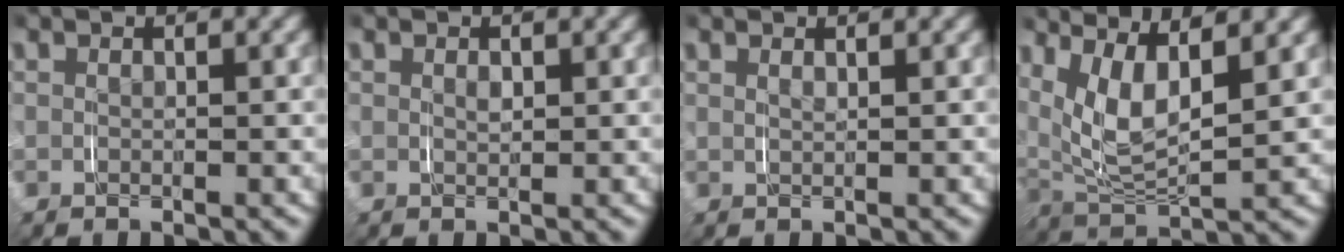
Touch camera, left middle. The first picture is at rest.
{"total": 0.8, "force": [0.3, 0.4, 0.6], "torque": [-0.011, -0.006, 0.009]}
{"total": 0.8, "force": [0.6, 0.0, 0.5], "torque": [-0.008, -0.002, 0.014]}
{"total": 6.8, "force": [2.3, 3.6, 5.2], "torque": [-0.118, -0.004, 0.042]}